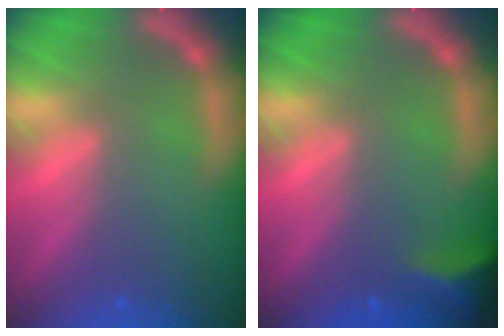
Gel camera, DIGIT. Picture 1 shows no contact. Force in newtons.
{"total": 4.0}